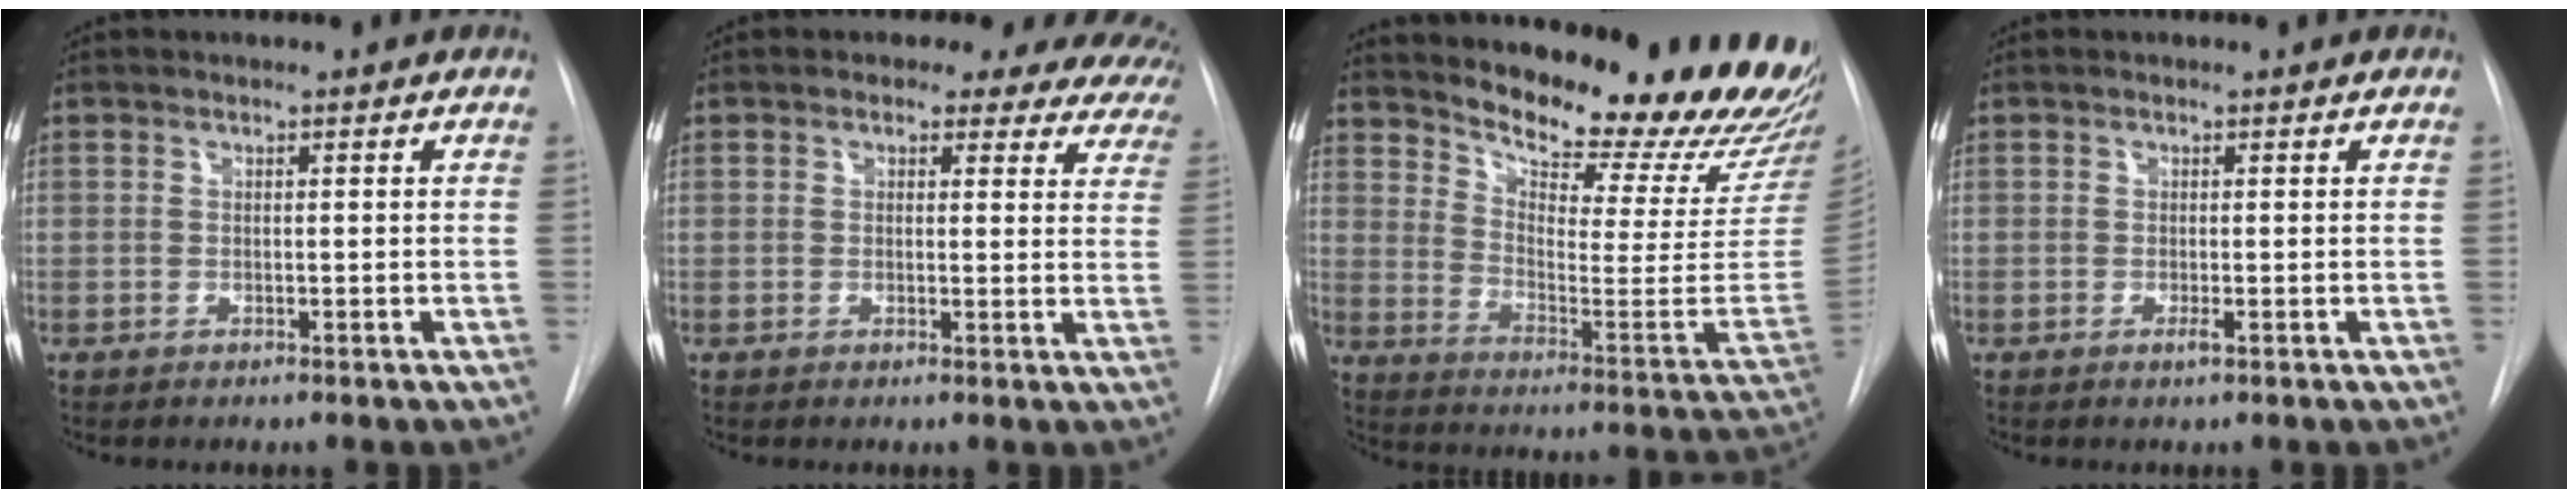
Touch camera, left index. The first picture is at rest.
{"total": 13.7, "force": [12.0, 5.8, 3.3], "torque": [-0.008, -0.018, 0.099]}
{"total": 27.6, "force": [24.7, 4.0, 11.6], "torque": [-0.177, -0.114, 0.311]}
{"total": 0.6, "force": [-0.2, -0.1, 0.6], "torque": [-0.014, -0.001, -0.004]}